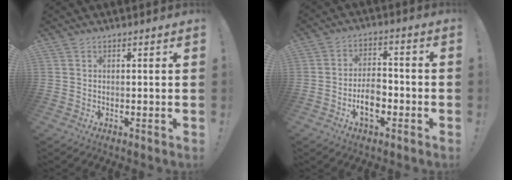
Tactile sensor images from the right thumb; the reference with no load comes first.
{"total": 8.5, "force": [-3.5, 4.7, 6.1], "torque": [-0.113, 0.015, -0.061]}